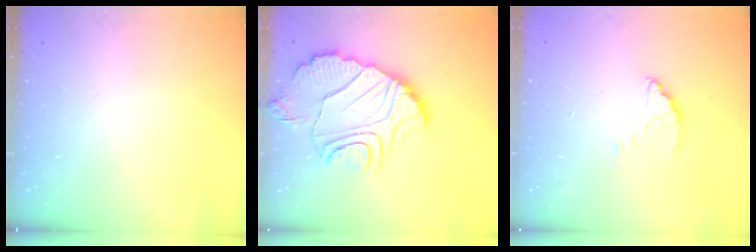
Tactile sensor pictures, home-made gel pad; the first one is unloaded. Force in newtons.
{"total": 13.9, "press": 13.9, "slide": 0.6}
{"total": 2.0, "press": 2.0, "slide": 0.1}